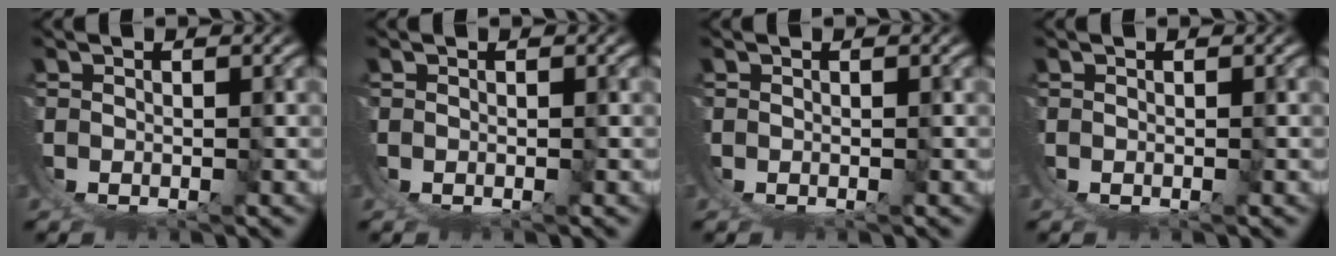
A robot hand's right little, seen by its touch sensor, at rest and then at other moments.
{"total": 0.0}
{"total": 0.0}
{"total": 0.0}